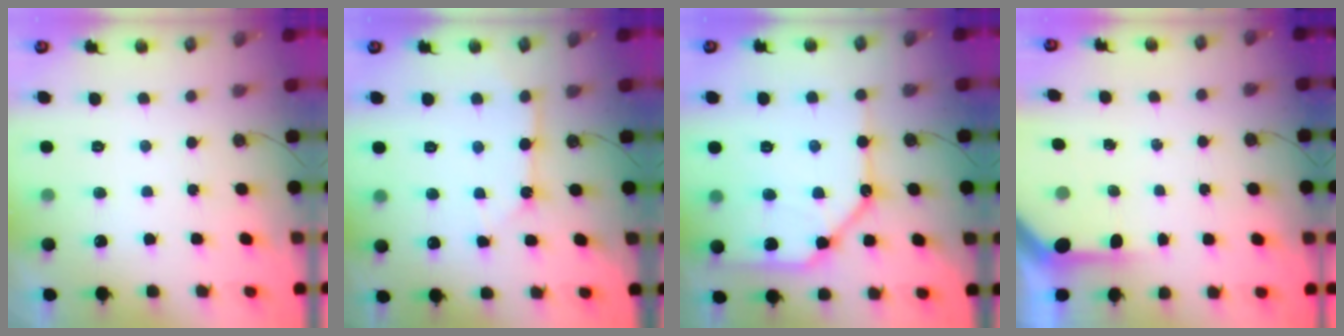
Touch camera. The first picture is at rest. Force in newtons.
{"total": 4.4, "press": 4.4, "slide": 0.5}
{"total": 17.4, "press": 17.3, "slide": 1.8}
{"total": 3.9, "press": 3.9, "slide": 0.3}